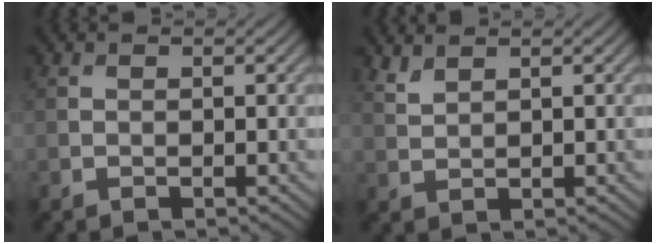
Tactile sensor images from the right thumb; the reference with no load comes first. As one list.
[{"total": 1.9, "force": [1.7, 0.4, 0.8], "torque": [-0.028, 0.002, 0.042]}]